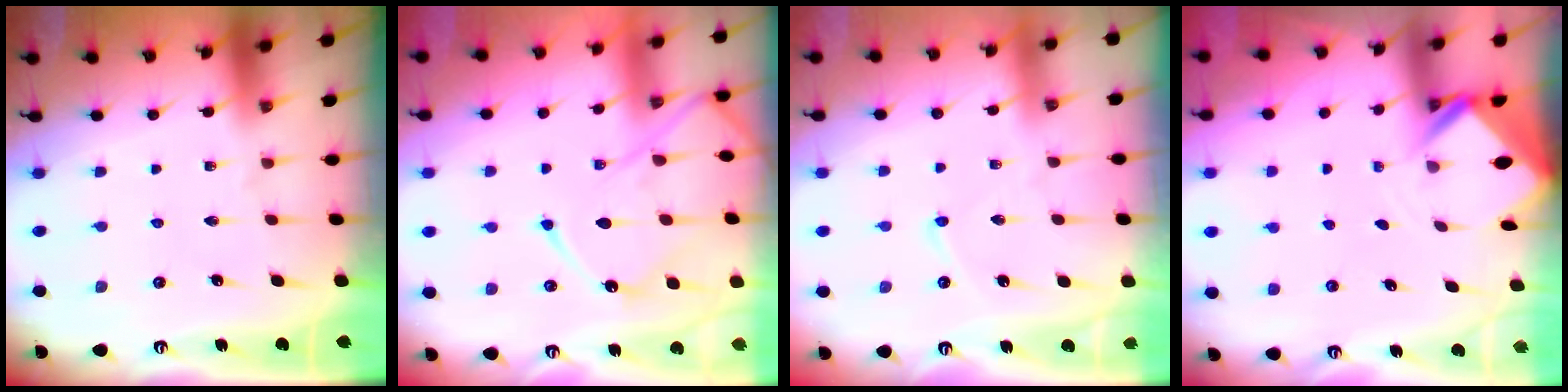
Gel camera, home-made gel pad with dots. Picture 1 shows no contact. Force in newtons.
{"total": 14.0, "press": 14.0, "slide": 0.6}
{"total": 2.1, "press": 2.1, "slide": 0.2}
{"total": 2.6, "press": 2.6, "slide": 0.1}